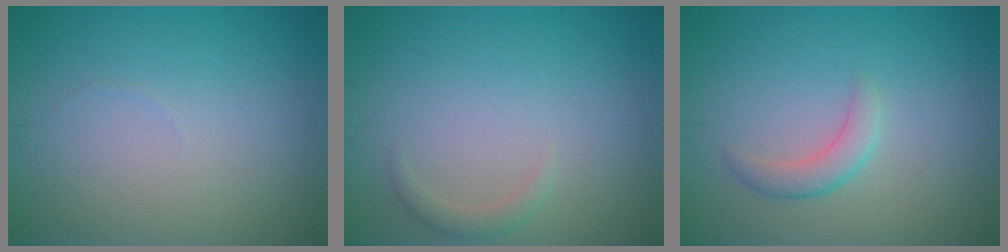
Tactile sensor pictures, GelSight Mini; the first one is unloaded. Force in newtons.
{"total": 1.1, "press": 1.1, "slide": 0.1}
{"total": 1.9, "press": 1.9, "slide": 0.1}